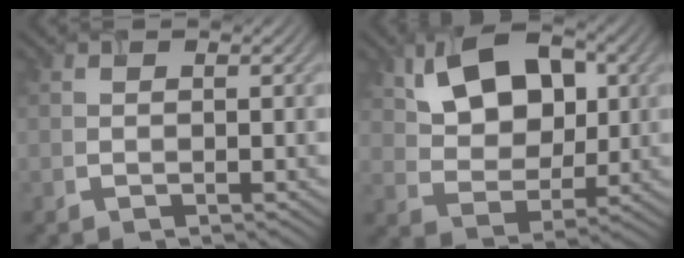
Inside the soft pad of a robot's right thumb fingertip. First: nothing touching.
{"total": 10.8, "force": [3.9, 6.8, 7.3], "torque": [-0.133, 0.006, 0.060]}